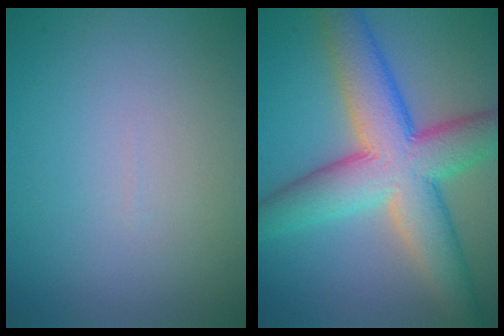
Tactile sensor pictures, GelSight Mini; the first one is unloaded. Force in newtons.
{"total": 10.2, "press": 10.2, "slide": 0.5}